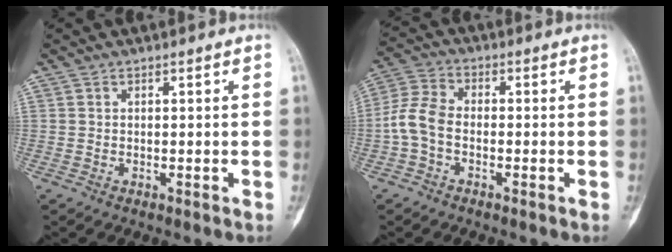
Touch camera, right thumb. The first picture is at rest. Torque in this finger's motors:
{"motor_torque": [0.03, 0.03, 0.12, -0.12, 0.05]}